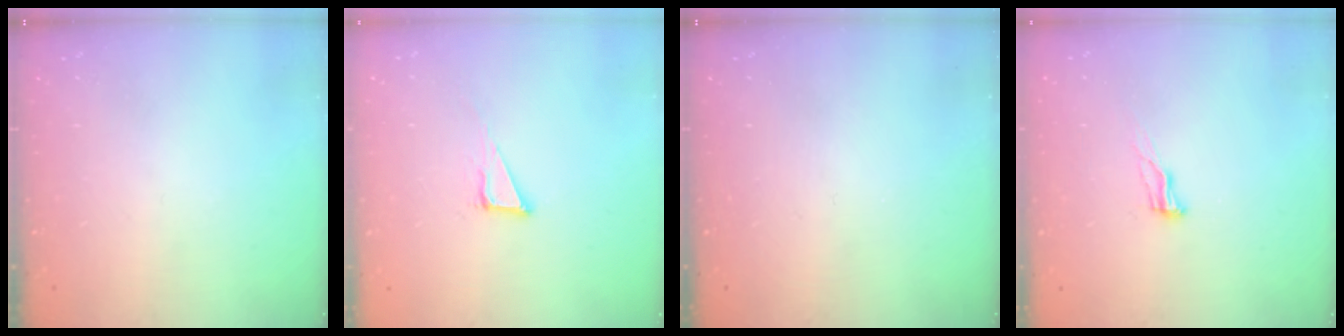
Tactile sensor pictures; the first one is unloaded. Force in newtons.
{"total": 3.9, "press": 3.9, "slide": 0.2}
{"total": 0.0}
{"total": 8.0, "press": 7.7, "slide": 2.0}